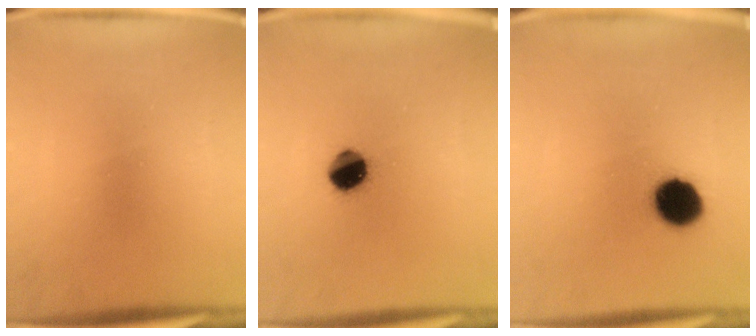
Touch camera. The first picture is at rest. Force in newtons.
{"total": 8.3}
{"total": 9.5}